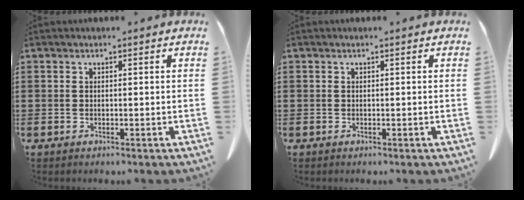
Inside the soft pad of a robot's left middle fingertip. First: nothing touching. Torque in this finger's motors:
{"motor_torque": [0.01, 0.00, -0.01, 0.01]}